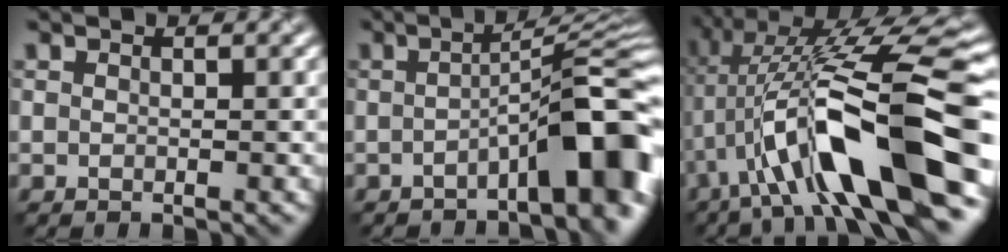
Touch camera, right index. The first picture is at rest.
{"total": 8.3, "force": [-3.1, 1.8, 7.4], "torque": [-0.093, 0.013, -0.058]}
{"total": 13.4, "force": [-3.8, 3.0, 12.5], "torque": [-0.211, 0.021, -0.066]}